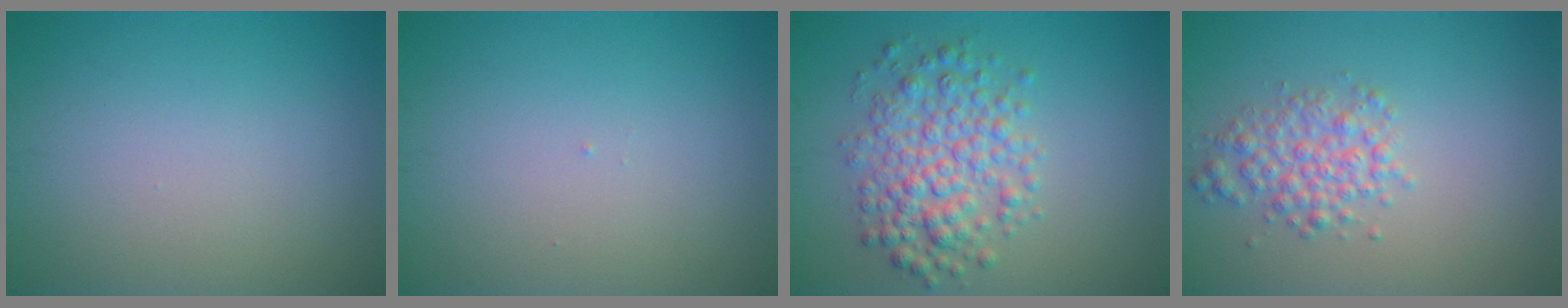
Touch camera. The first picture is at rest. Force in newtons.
{"total": 0.0}
{"total": 5.2, "press": 5.2, "slide": 0.1}
{"total": 3.0, "press": 3.0, "slide": 0.1}